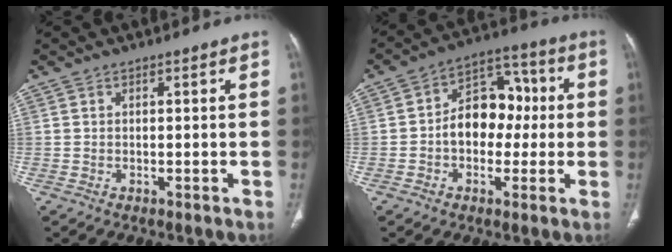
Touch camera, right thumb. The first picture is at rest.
{"total": 12.0, "force": [-0.4, 8.7, 8.3], "torque": [-0.088, 0.041, -0.016]}